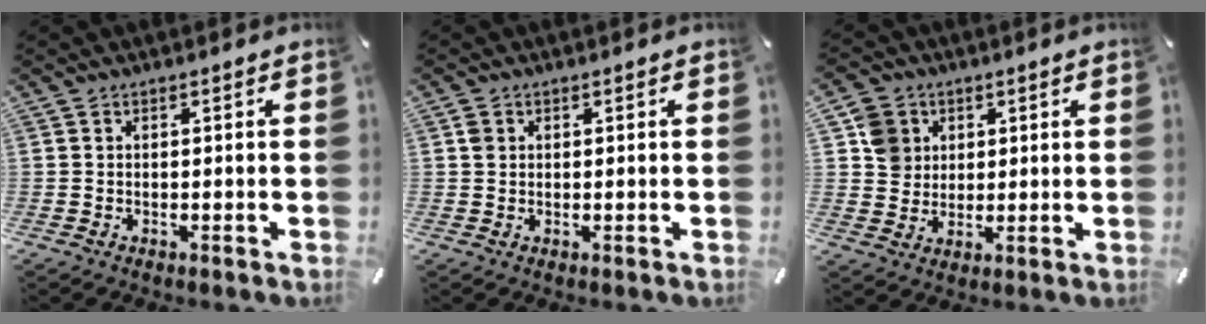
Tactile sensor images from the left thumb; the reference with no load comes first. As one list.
[{"total": 1.5, "force": [0.4, 1.4, 0.2], "torque": [0.002, 0.004, 0.003]}, {"total": 7.1, "force": [2.0, 6.7, 1.5], "torque": [-0.016, 0.003, 0.039]}]